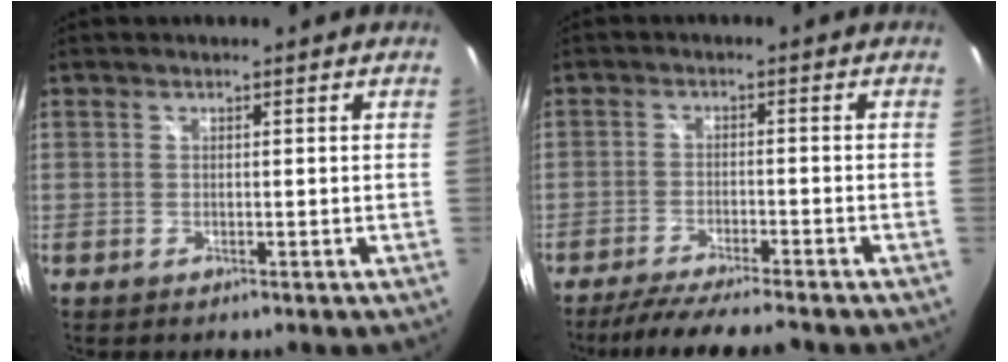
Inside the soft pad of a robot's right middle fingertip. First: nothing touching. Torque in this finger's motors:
{"motor_torque": [0.59, -0.60, 0.10, 0.06]}